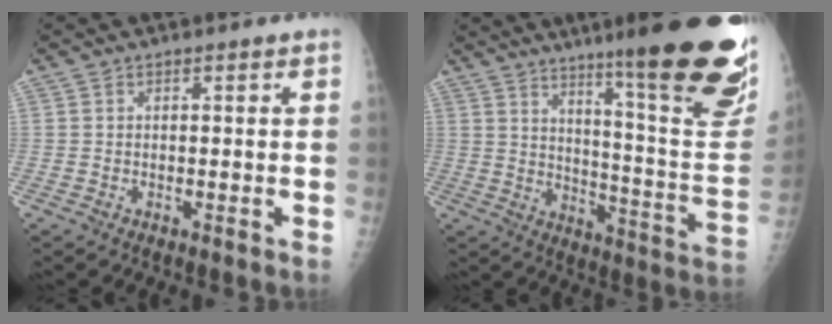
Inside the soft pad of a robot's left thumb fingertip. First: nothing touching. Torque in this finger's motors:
{"motor_torque": [3.00, 0.04, 1.85, -0.92, 0.41]}